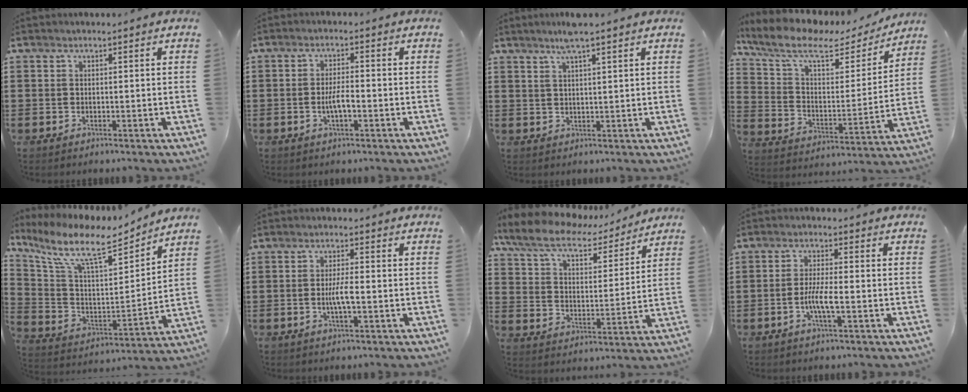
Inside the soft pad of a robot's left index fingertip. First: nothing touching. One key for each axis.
{"total": 3.6, "fx": -1.0, "fy": 1.0, "fz": 3.4, "tx": -0.068, "ty": 0.002, "tz": -0.020}
{"total": 3.8, "fx": 2.7, "fy": -0.3, "fz": 2.6, "tx": -0.056, "ty": 0.004, "tz": 0.047}
{"total": 9.9, "fx": 7.3, "fy": 3.6, "fz": 5.7, "tx": -0.141, "ty": -0.032, "tz": 0.125}
{"total": 10.9, "fx": 8.2, "fy": 2.8, "fz": 6.6, "tx": -0.162, "ty": -0.045, "tz": 0.136}
{"total": 3.7, "fx": -0.7, "fy": 0.6, "fz": 3.6, "tx": -0.077, "ty": -0.005, "tz": -0.019}
{"total": 9.2, "fx": 7.8, "fy": 2.2, "fz": 4.4, "tx": -0.117, "ty": -0.035, "tz": 0.135}
{"total": 4.7, "fx": -1.3, "fy": 0.7, "fz": 4.4, "tx": -0.091, "ty": -0.004, "tz": -0.029}